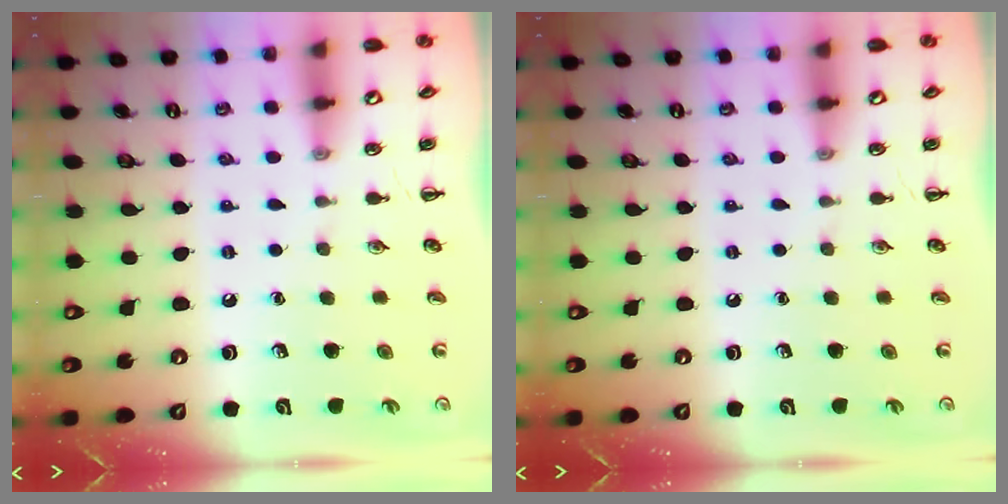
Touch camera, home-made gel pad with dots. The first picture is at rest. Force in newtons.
{"total": 0.0}